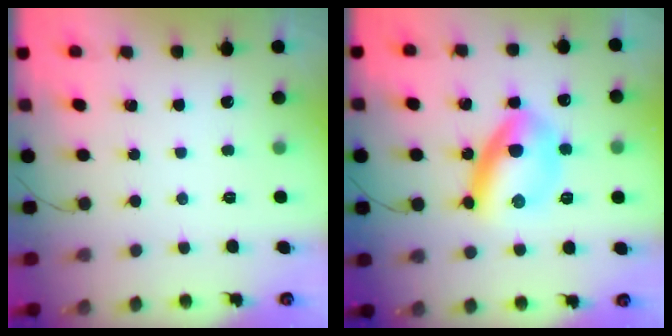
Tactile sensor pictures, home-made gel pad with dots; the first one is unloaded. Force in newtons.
{"total": 11.7, "press": 11.7, "slide": 0.4}